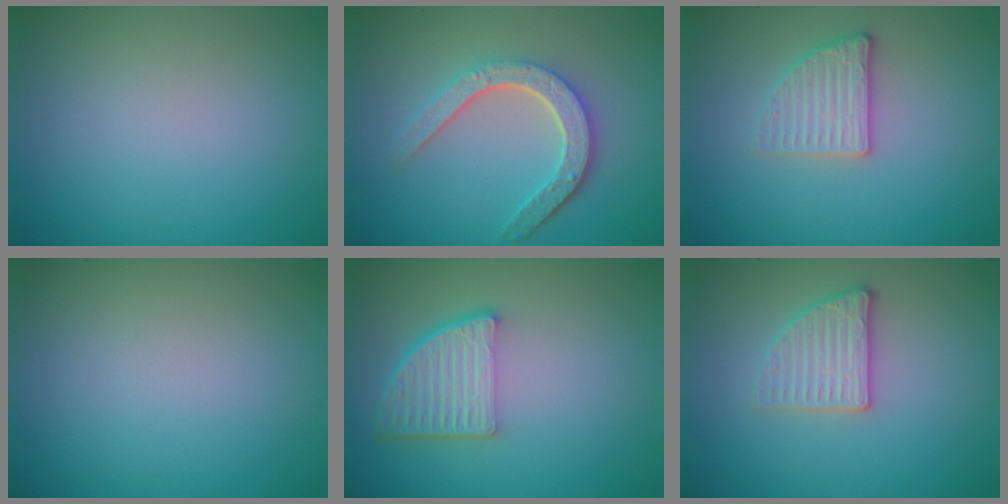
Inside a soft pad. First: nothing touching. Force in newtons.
{"total": 4.7, "press": 3.7, "slide": 3.0}
{"total": 2.7, "press": 2.5, "slide": 1.0}
{"total": 0.0}
{"total": 5.0, "press": 3.7, "slide": 3.4}
{"total": 2.7, "press": 2.6, "slide": 0.8}